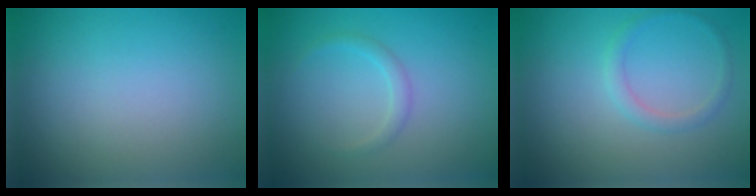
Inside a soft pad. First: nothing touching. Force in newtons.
{"total": 1.2, "press": 1.2, "slide": 0.1}
{"total": 1.3, "press": 1.3, "slide": 0.1}